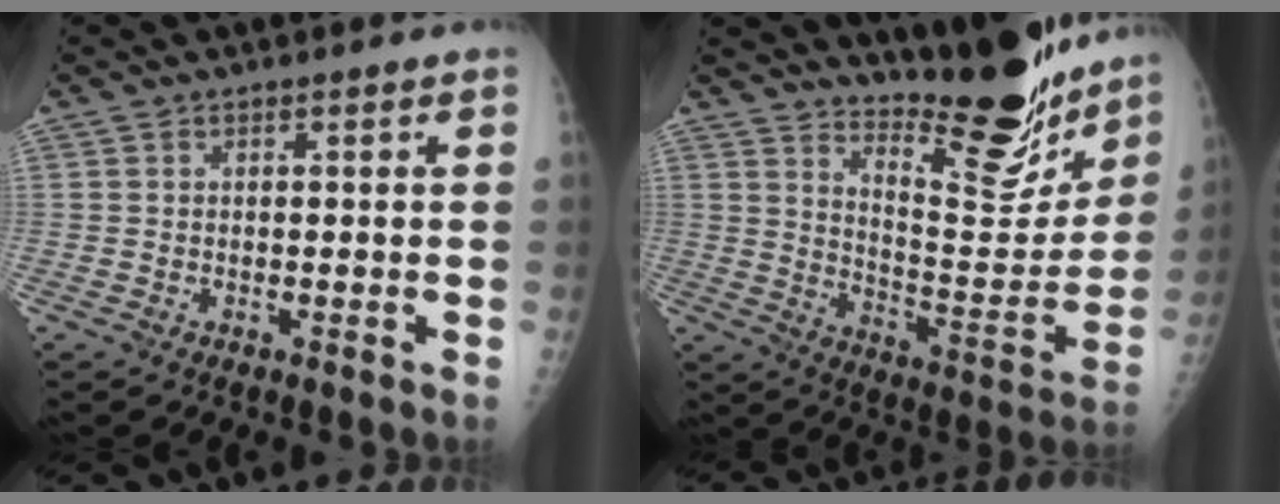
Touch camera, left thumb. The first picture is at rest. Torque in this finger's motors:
{"motor_torque": [1.37, 1.23, 0.18, -0.26, 0.07]}